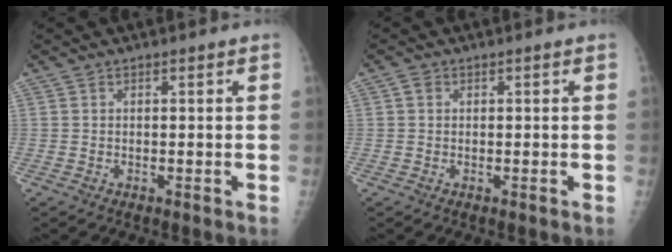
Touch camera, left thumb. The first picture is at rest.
{"total": 1.2, "force": [0.3, 1.0, 0.6], "torque": [-0.005, 0.002, 0.002]}